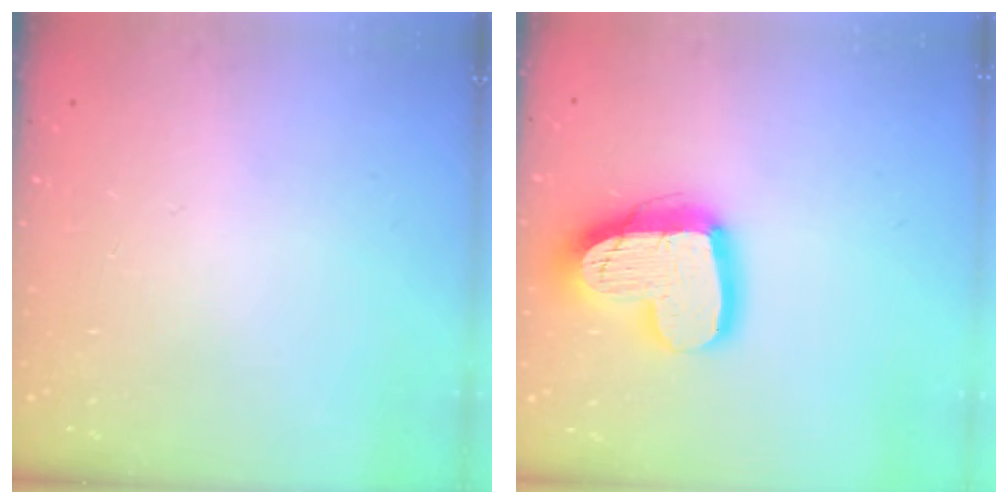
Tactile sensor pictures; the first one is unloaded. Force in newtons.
{"total": 17.4, "press": 17.3, "slide": 1.5}